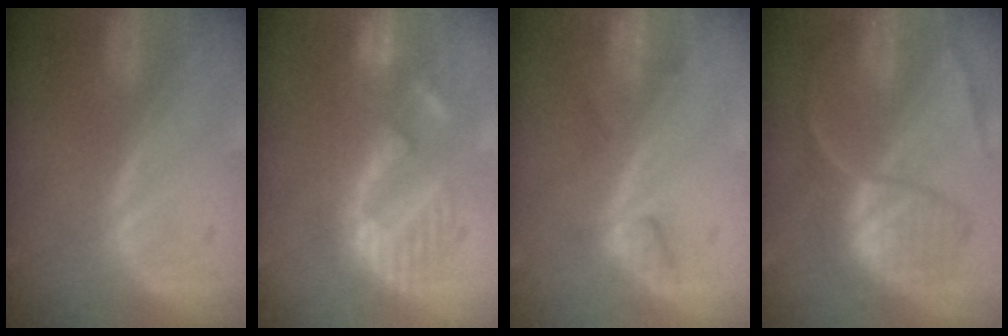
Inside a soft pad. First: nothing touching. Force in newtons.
{"total": 9.8, "press": 9.5, "slide": 2.5}
{"total": 3.6, "press": 3.3, "slide": 1.4}
{"total": 8.6, "press": 7.8, "slide": 3.7}